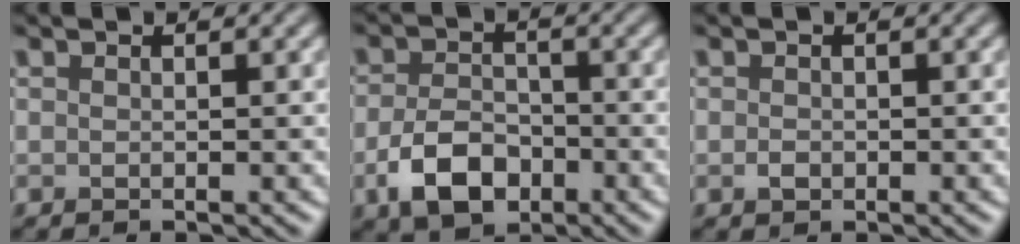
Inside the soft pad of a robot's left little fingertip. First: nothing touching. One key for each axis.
{"total": 5.2, "fx": -2.4, "fy": 3.3, "fz": 3.2, "tx": -0.063, "ty": -0.005, "tz": -0.048}
{"total": 1.0, "fx": -0.4, "fy": 0.8, "fz": 0.5, "tx": -0.011, "ty": -0.003, "tz": -0.010}